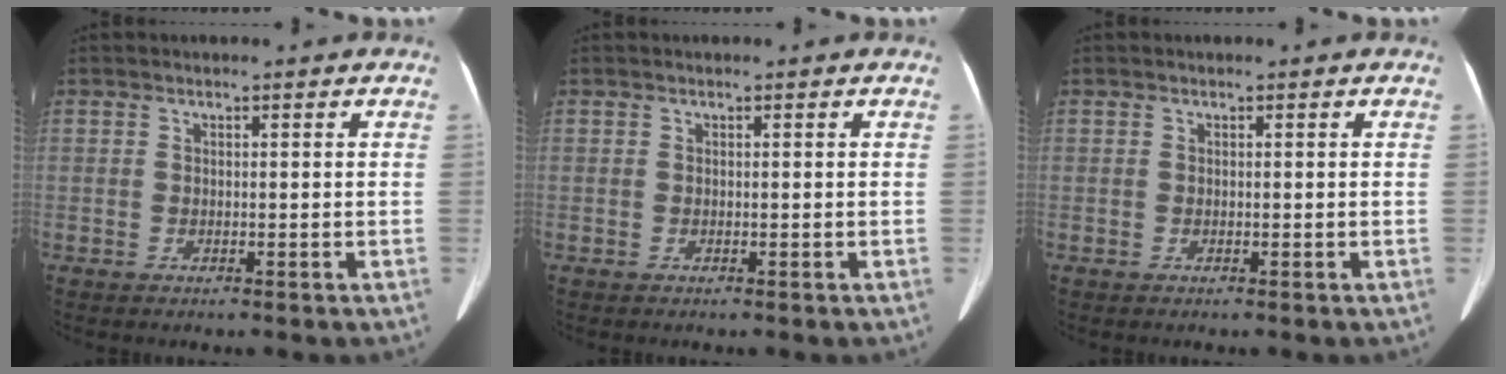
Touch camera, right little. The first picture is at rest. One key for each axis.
{"total": 0.0}
{"total": 0.0}